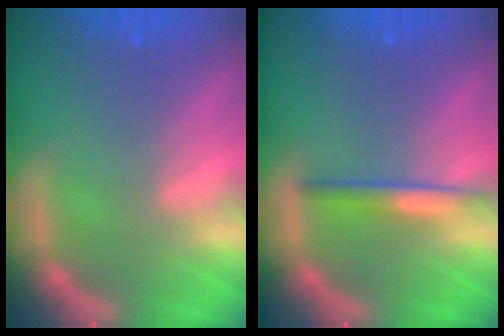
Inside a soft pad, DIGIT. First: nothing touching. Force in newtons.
{"total": 2.4}